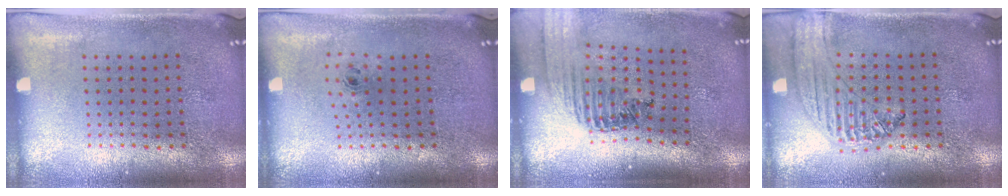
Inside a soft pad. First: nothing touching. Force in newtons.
{"total": 0.7, "press": 0.3, "slide": 0.6}
{"total": 1.3, "press": 1.3, "slide": 0.1}
{"total": 1.2, "press": 1.2, "slide": 0.1}